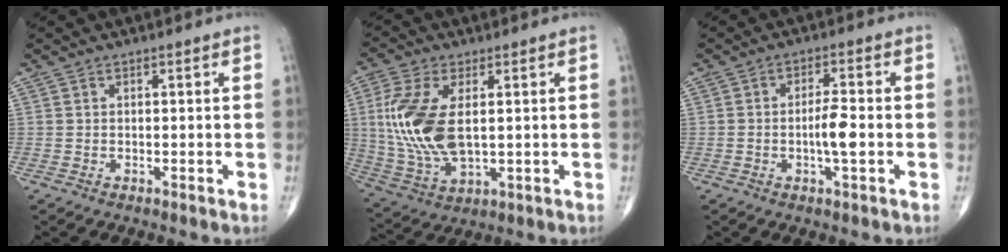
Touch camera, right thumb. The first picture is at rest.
{"total": 15.0, "force": [1.7, 7.7, 12.8], "torque": [-0.283, -0.011, 0.042]}
{"total": 5.3, "force": [-1.0, 1.4, 5.0], "torque": [-0.090, 0.006, -0.020]}